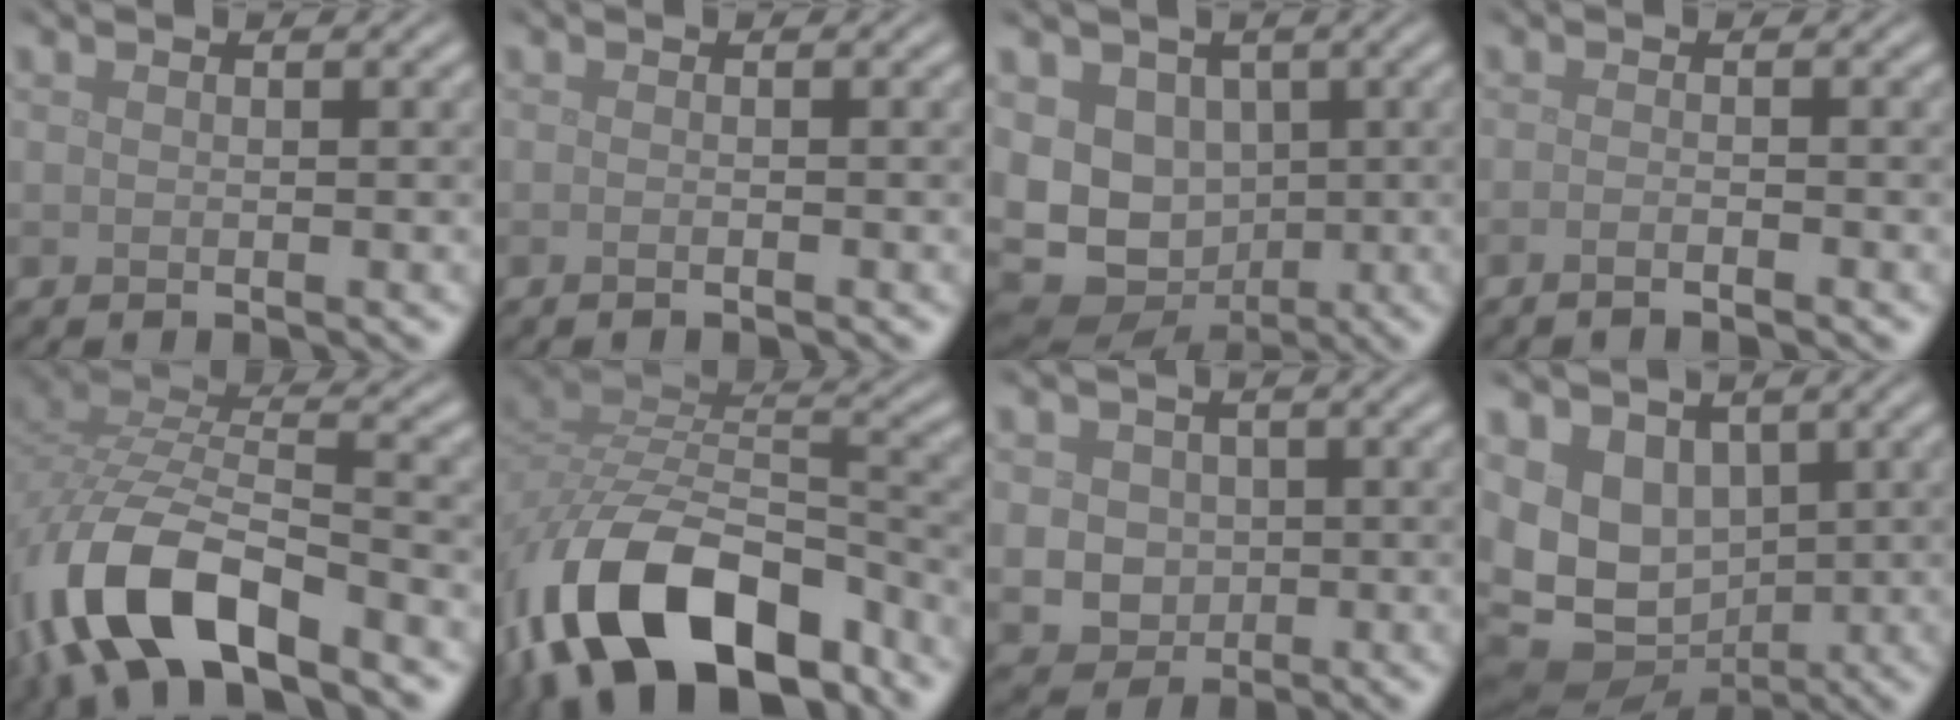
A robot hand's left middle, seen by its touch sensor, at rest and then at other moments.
{"total": 0.7, "force": [-0.3, 0.2, 0.6], "torque": [-0.005, -0.003, -0.009]}
{"total": 10.1, "force": [-0.1, 8.4, 5.6], "torque": [-0.086, 0.003, -0.024]}
{"total": 1.3, "force": [-0.8, 0.3, 0.9], "torque": [-0.012, -0.002, -0.019]}
{"total": 11.7, "force": [-6.6, 5.1, 8.2], "torque": [-0.176, -0.011, -0.129]}
{"total": 14.5, "force": [-8.5, 7.6, 9.0], "torque": [-0.176, -0.004, -0.156]}
{"total": 4.1, "force": [0.1, 3.7, 1.8], "torque": [-0.026, 0.006, -0.009]}
{"total": 9.0, "force": [0.5, 7.1, 5.5], "torque": [-0.108, -0.019, 0.023]}